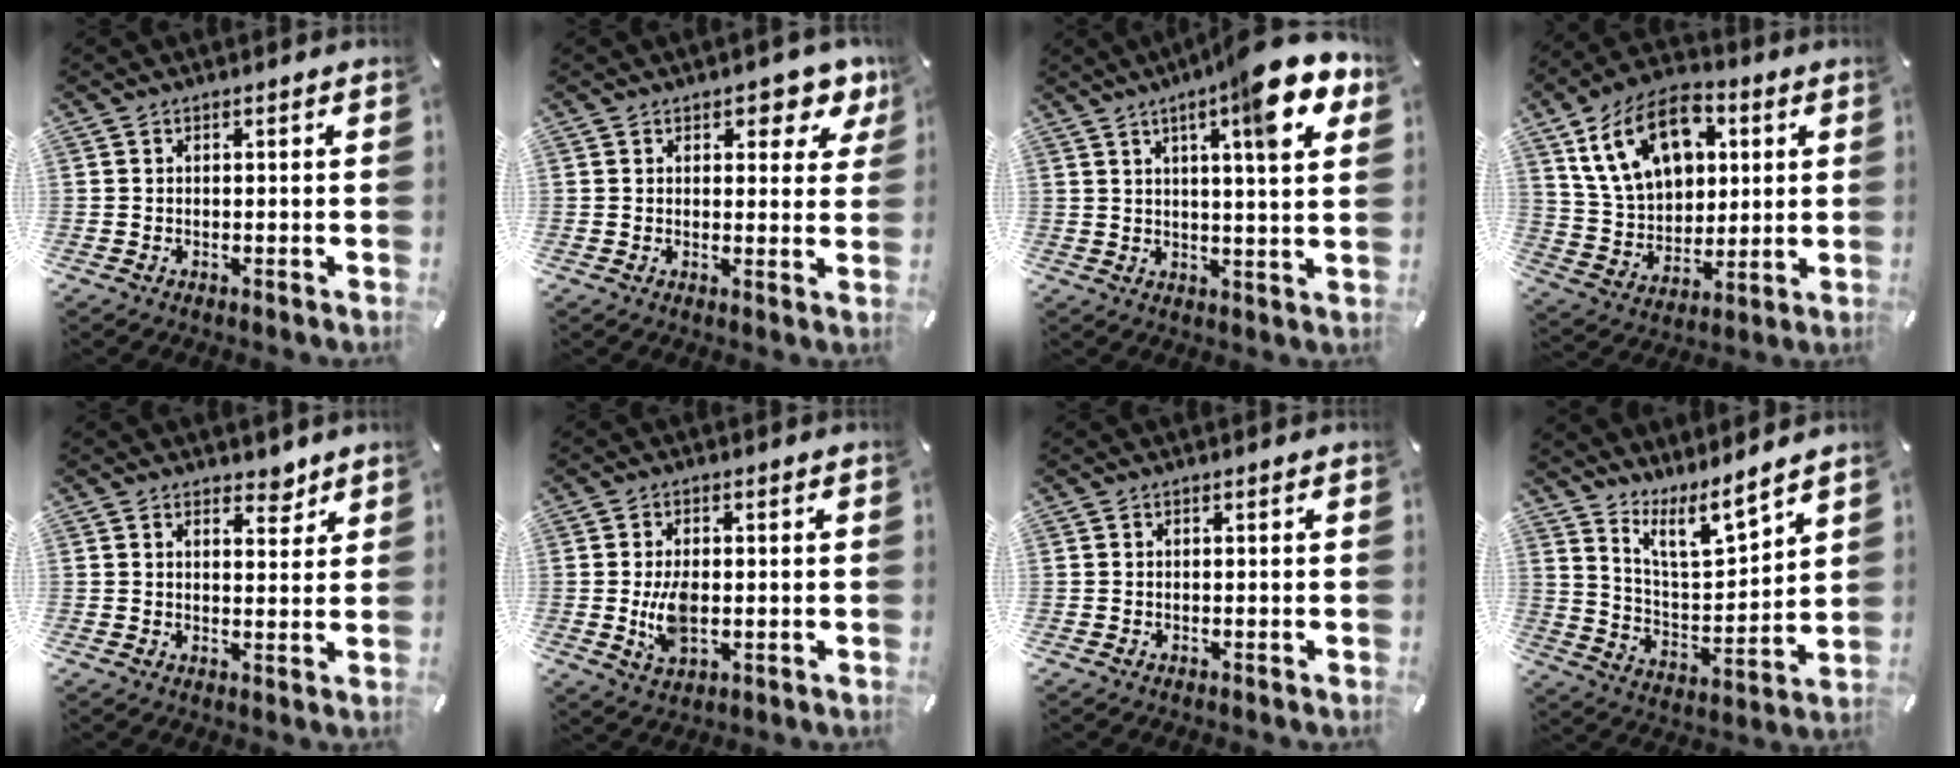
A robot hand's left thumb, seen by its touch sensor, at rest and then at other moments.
{"total": 6.0, "force": [3.8, 3.3, 3.2], "torque": [-0.025, -0.022, 0.060]}
{"total": 13.5, "force": [7.5, 1.6, 11.1], "torque": [-0.169, -0.035, 0.111]}
{"total": 17.7, "force": [7.1, 12.5, 10.3], "torque": [-0.193, -0.011, 0.135]}
{"total": 4.6, "force": [3.6, 2.3, 1.6], "torque": [-0.009, -0.023, 0.059]}
{"total": 7.0, "force": [-0.2, 4.0, 5.7], "torque": [-0.130, -0.007, -0.009]}
{"total": 0.0}
{"total": 10.8, "force": [8.9, 3.1, 5.2], "torque": [-0.098, -0.060, 0.160]}